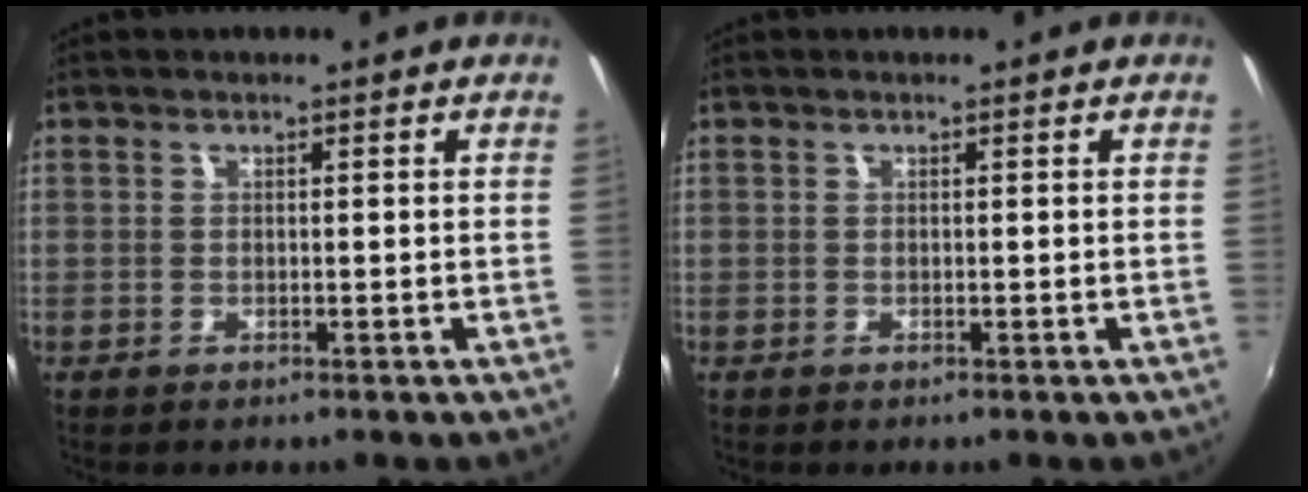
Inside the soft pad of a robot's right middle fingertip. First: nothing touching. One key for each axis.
{"total": 0.0}